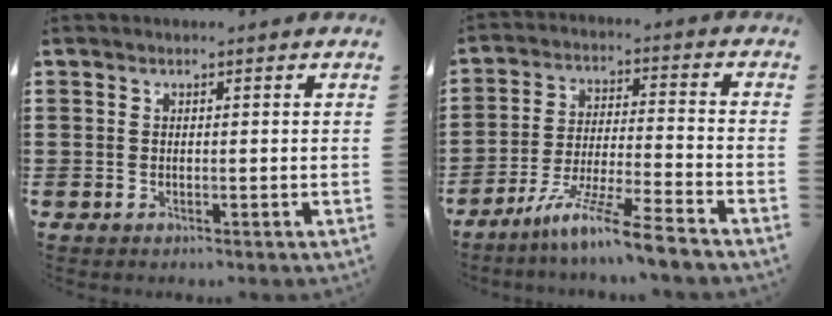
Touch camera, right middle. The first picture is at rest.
{"total": 9.2, "force": [-7.7, -0.8, 4.9], "torque": [-0.100, -0.010, -0.154]}